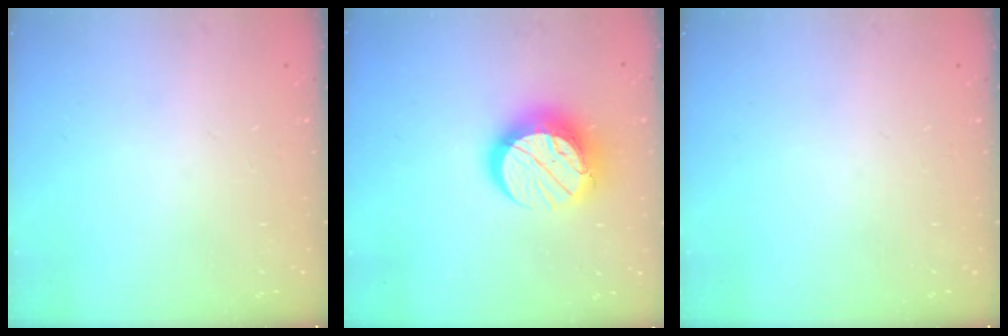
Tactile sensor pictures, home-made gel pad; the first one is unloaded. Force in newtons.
{"total": 13.4, "press": 13.3, "slide": 1.4}
{"total": 0.0}